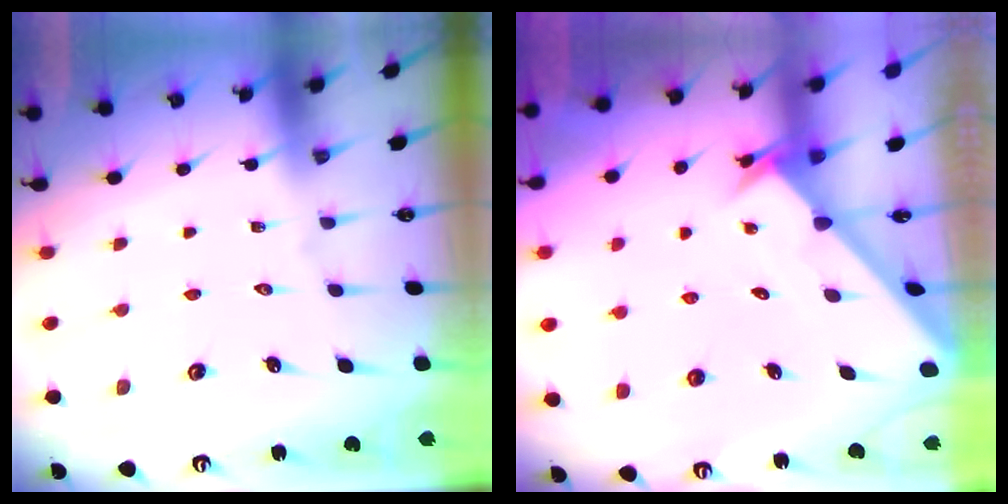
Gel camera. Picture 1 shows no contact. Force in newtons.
{"total": 2.5, "press": 2.5, "slide": 0.2}